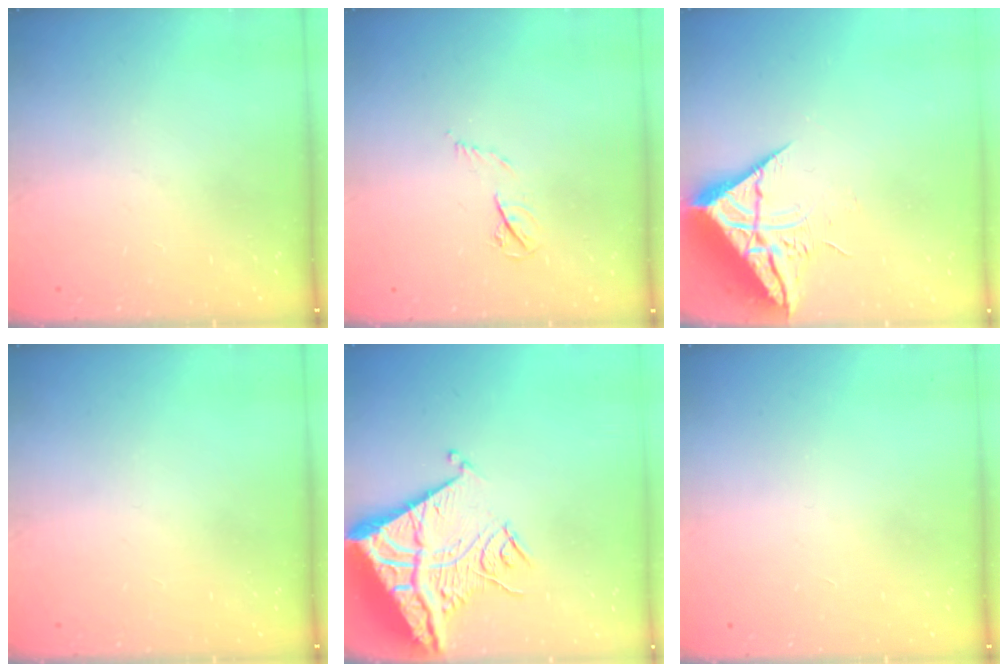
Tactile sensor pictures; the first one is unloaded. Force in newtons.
{"total": 4.8, "press": 4.8, "slide": 0.6}
{"total": 10.0, "press": 9.9, "slide": 1.0}
{"total": 0.0}
{"total": 16.7, "press": 16.6, "slide": 1.8}
{"total": 1.5, "press": 1.5, "slide": 0.1}